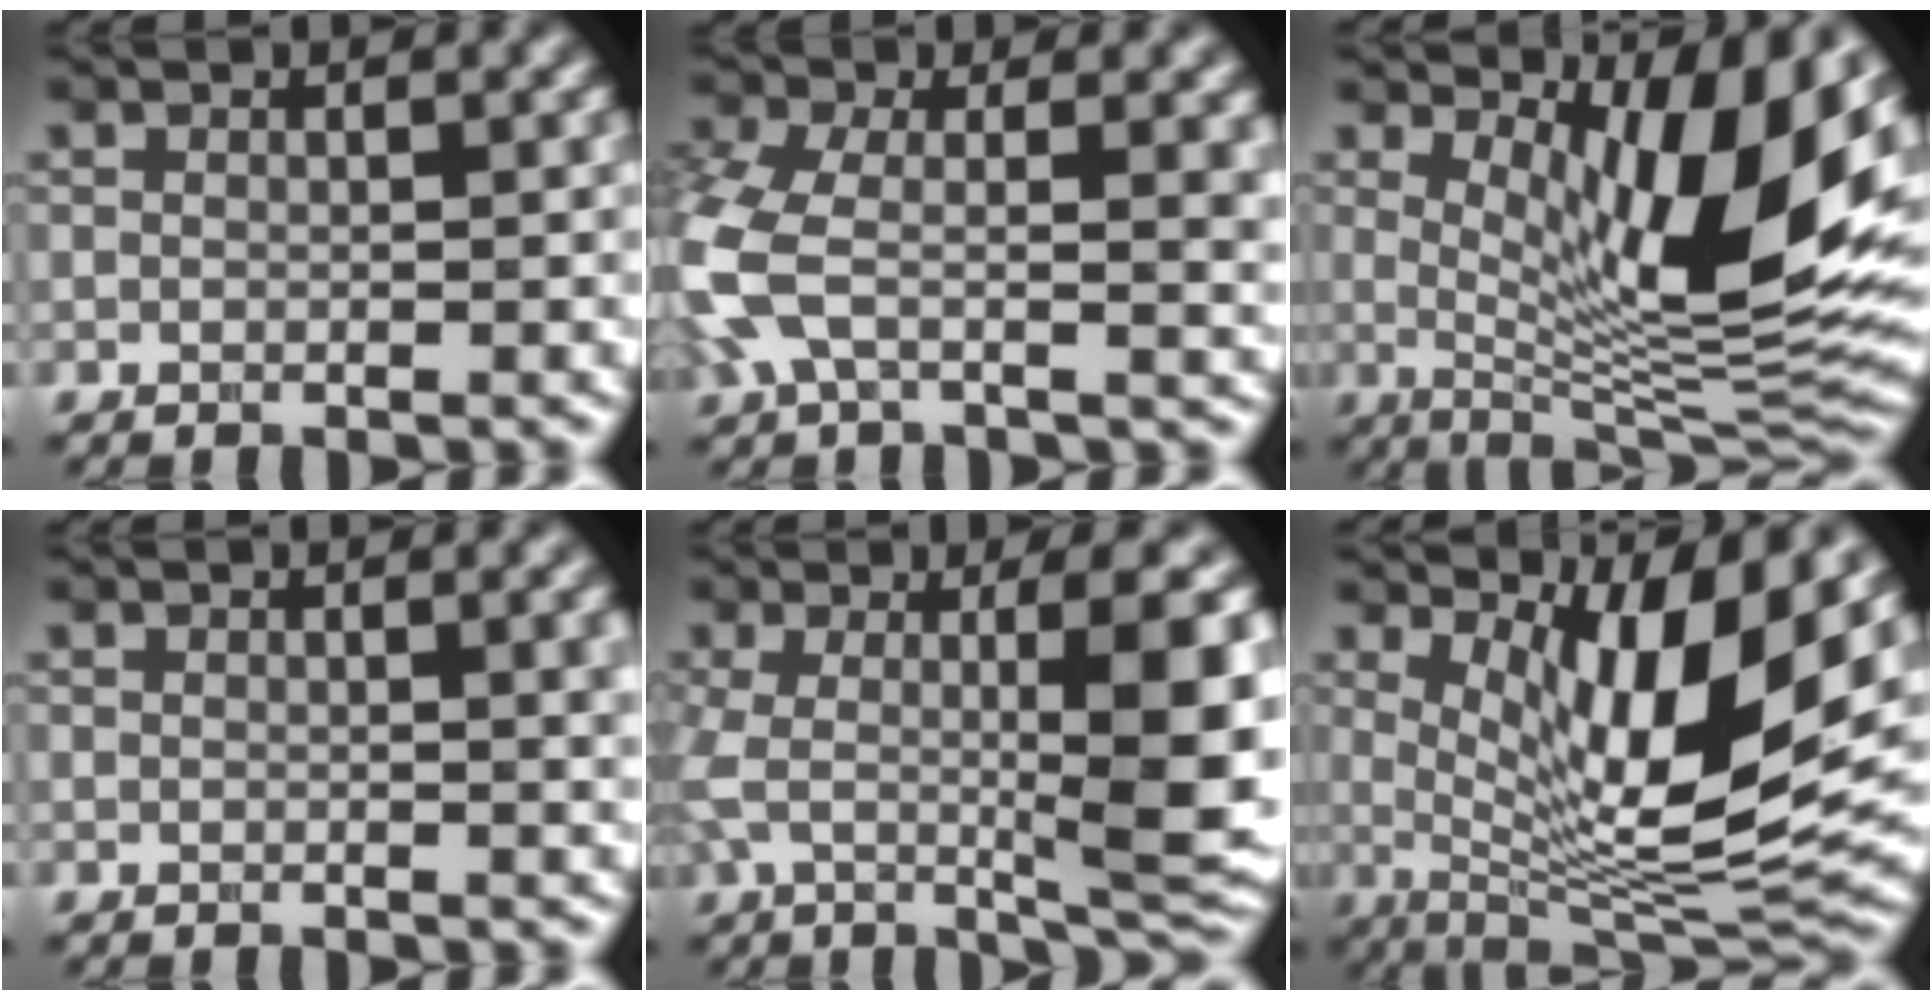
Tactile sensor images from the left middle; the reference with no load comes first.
{"total": 8.4, "force": [-1.1, 4.2, 7.2], "torque": [-0.197, -0.013, -0.022]}
{"total": 10.5, "force": [3.0, 2.9, 9.6], "torque": [-0.147, -0.017, 0.067]}
{"total": 2.7, "force": [0.5, 0.9, 2.5], "torque": [-0.020, 0.007, 0.014]}
{"total": 9.9, "force": [-0.6, 2.2, 9.6], "torque": [-0.161, -0.011, 0.003]}
{"total": 10.5, "force": [3.2, 2.6, 9.6], "torque": [-0.156, -0.013, 0.074]}